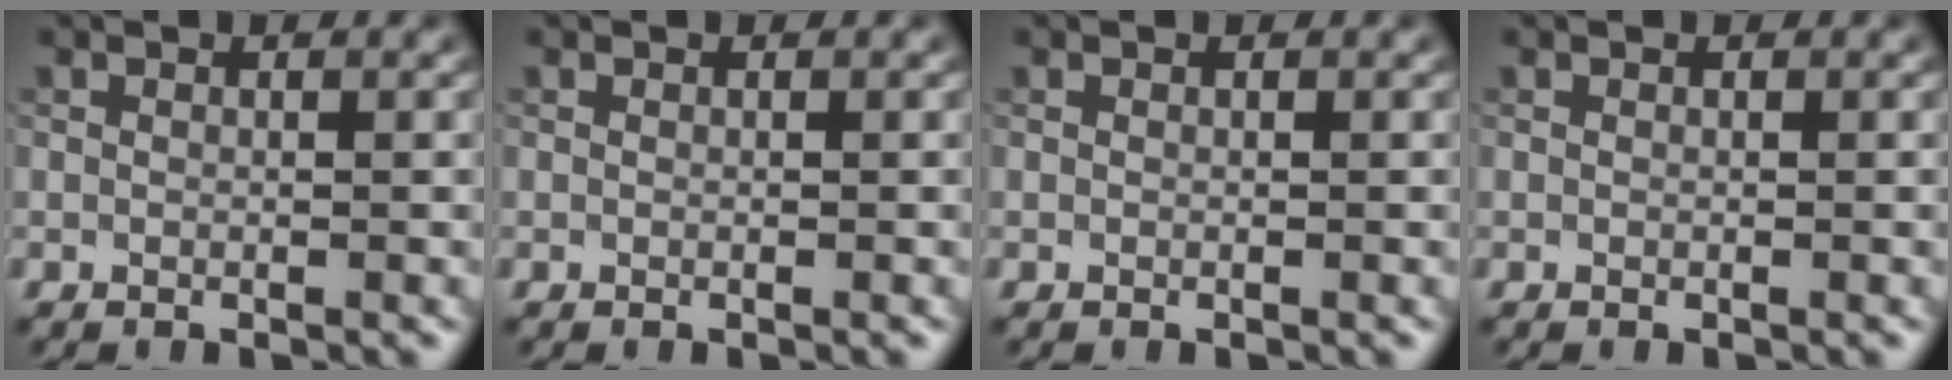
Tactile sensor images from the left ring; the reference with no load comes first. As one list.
[{"total": 0.0}, {"total": 0.0}, {"total": 0.0}]